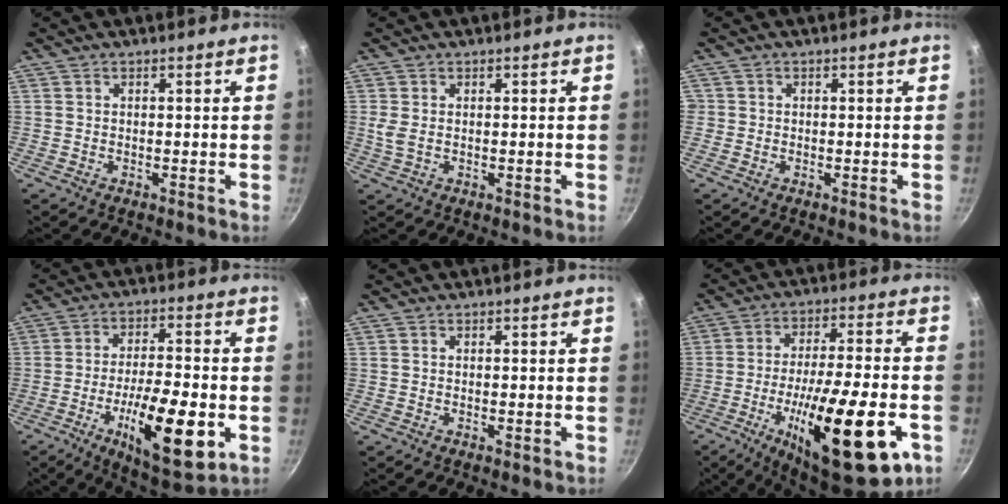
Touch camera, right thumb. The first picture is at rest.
{"total": 2.2, "force": [0.3, 1.0, 1.9], "torque": [-0.042, -0.002, 0.009]}
{"total": 0.8, "force": [-0.1, 0.8, 0.0], "torque": [0.002, 0.002, -0.005]}
{"total": 17.7, "force": [-5.7, 5.7, 15.7], "torque": [-0.245, 0.012, -0.087]}
{"total": 0.6, "force": [-0.2, 0.0, 0.5], "torque": [-0.009, -0.001, -0.002]}
{"total": 25.3, "force": [-9.6, 7.4, 22.2], "torque": [-0.325, 0.020, -0.143]}